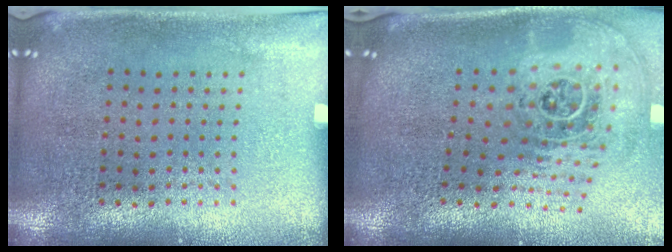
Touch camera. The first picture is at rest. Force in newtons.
{"total": 2.8, "press": 1.8, "slide": 2.1}